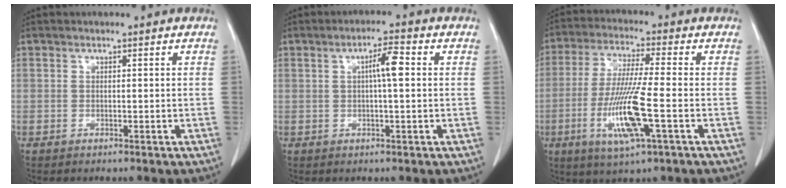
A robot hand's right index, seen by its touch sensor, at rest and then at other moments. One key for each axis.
{"total": 4.2, "fx": 0.7, "fy": 0.5, "fz": 4.1, "tx": -0.069, "ty": 0.008, "tz": 0.010}
{"total": 11.8, "fx": -3.6, "fy": 0.3, "fz": 11.3, "tx": -0.232, "ty": -0.019, "tz": -0.071}